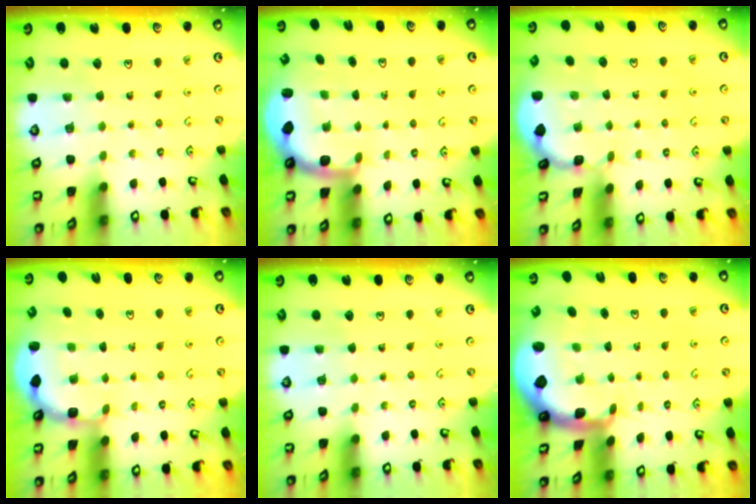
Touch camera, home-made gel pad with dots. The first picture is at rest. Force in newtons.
{"total": 2.2, "press": 1.7, "slide": 1.4}
{"total": 2.3, "press": 2.3, "slide": 0.1}
{"total": 3.0, "press": 2.3, "slide": 1.8}
{"total": 0.0}
{"total": 1.7, "press": 1.7, "slide": 0.4}